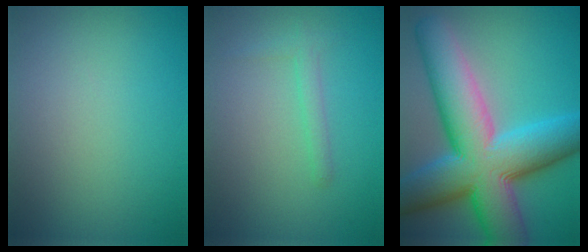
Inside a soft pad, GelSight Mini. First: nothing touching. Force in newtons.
{"total": 1.3, "press": 1.3, "slide": 0.0}
{"total": 15.0, "press": 14.9, "slide": 0.5}